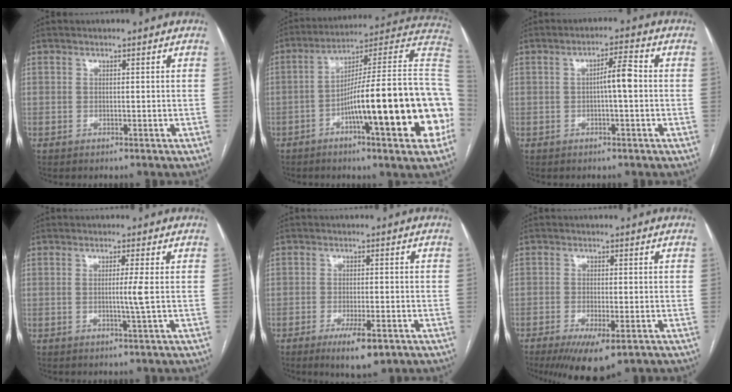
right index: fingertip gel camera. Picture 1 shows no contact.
{"total": 24.2, "force": [-6.2, 0.8, 23.4], "torque": [-0.267, 0.015, -0.096]}
{"total": 4.0, "force": [-0.2, 0.3, 3.9], "torque": [-0.063, 0.008, -0.003]}
{"total": 2.5, "force": [0.0, -0.9, 2.3], "torque": [-0.041, -0.004, 0.001]}
{"total": 6.1, "force": [-3.4, 1.4, 4.8], "torque": [-0.082, -0.011, -0.048]}
{"total": 8.2, "force": [-5.0, 2.0, 6.2], "torque": [-0.097, -0.021, -0.076]}